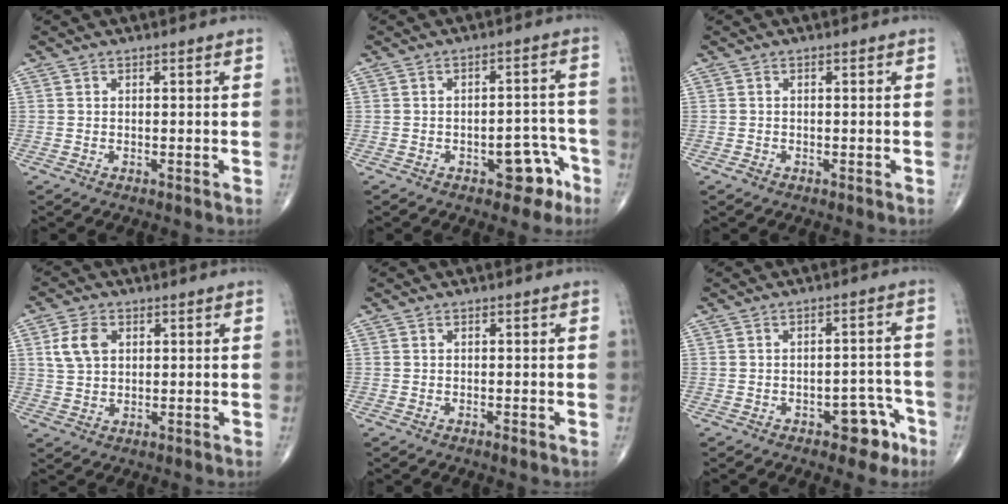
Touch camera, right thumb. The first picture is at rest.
{"total": 7.0, "force": [-3.7, 3.7, 4.6], "torque": [-0.030, 0.041, -0.045]}
{"total": 0.8, "force": [-0.5, 0.6, 0.3], "torque": [-0.004, 0.001, -0.011]}
{"total": 6.1, "force": [1.8, 4.3, 4.0], "torque": [-0.070, -0.001, 0.035]}
{"total": 0.6, "force": [-0.3, 0.2, 0.5], "torque": [-0.012, -0.002, -0.007]}
{"total": 6.3, "force": [-3.6, 3.4, 3.9], "torque": [-0.021, 0.037, -0.043]}